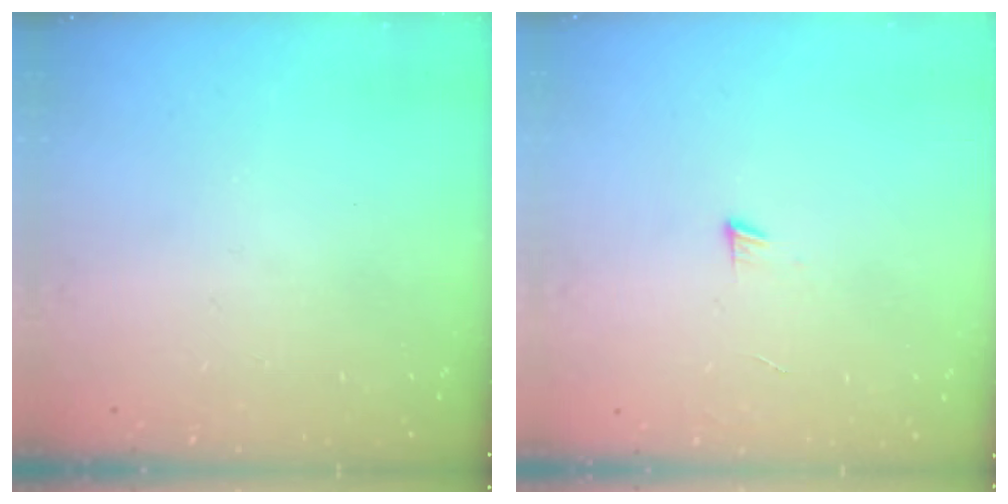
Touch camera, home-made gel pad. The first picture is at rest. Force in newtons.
{"total": 4.0, "press": 3.9, "slide": 0.4}